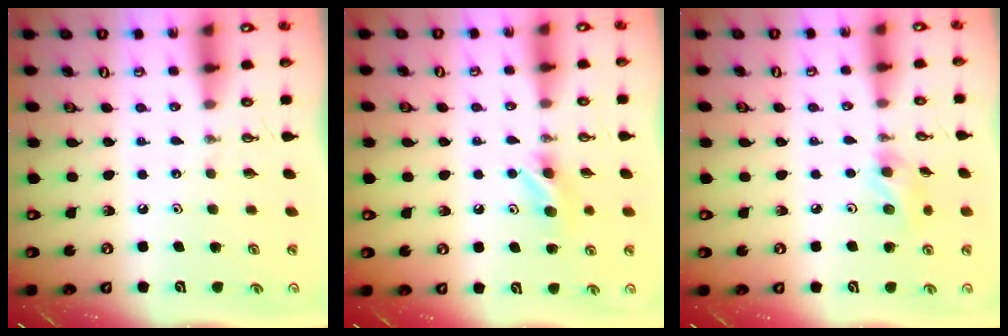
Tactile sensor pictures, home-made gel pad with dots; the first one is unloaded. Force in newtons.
{"total": 8.4, "press": 8.3, "slide": 1.6}
{"total": 5.8, "press": 5.7, "slide": 1.0}